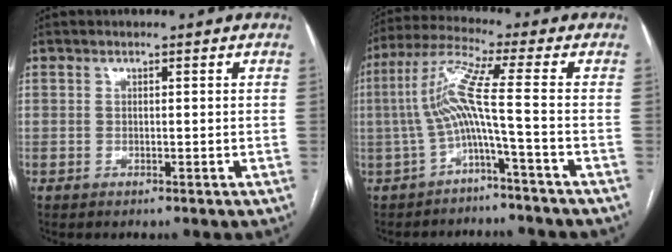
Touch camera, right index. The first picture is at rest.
{"total": 7.8, "force": [-2.1, -1.7, 7.4], "torque": [-0.157, 0.023, -0.040]}